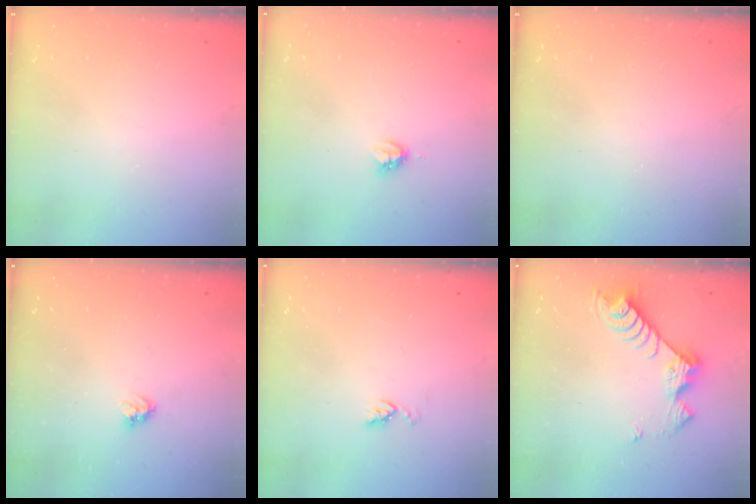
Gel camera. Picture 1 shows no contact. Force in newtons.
{"total": 3.9, "press": 3.9, "slide": 0.5}
{"total": 0.0}
{"total": 3.6, "press": 3.6, "slide": 0.5}
{"total": 4.0, "press": 4.0, "slide": 0.6}
{"total": 9.3, "press": 9.3, "slide": 0.4}